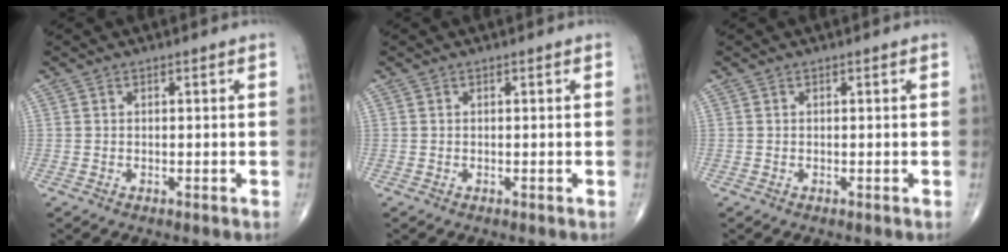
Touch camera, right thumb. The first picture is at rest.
{"total": 0.0}
{"total": 0.0}